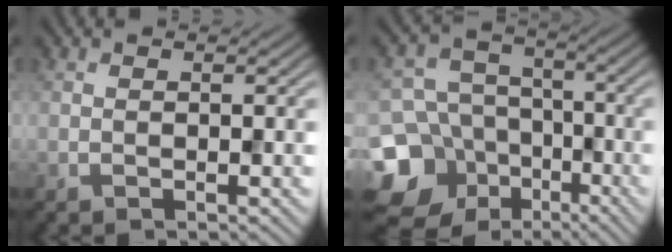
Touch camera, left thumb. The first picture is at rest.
{"total": 15.5, "force": [-7.5, 12.6, 5.0], "torque": [-0.157, -0.046, -0.133]}